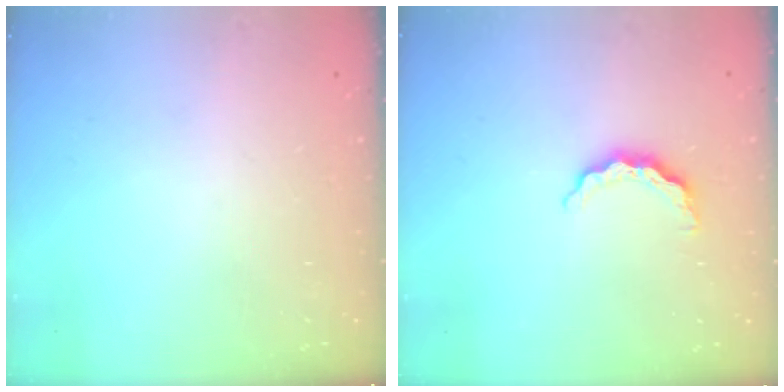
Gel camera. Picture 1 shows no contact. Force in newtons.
{"total": 5.6, "press": 5.6, "slide": 0.7}